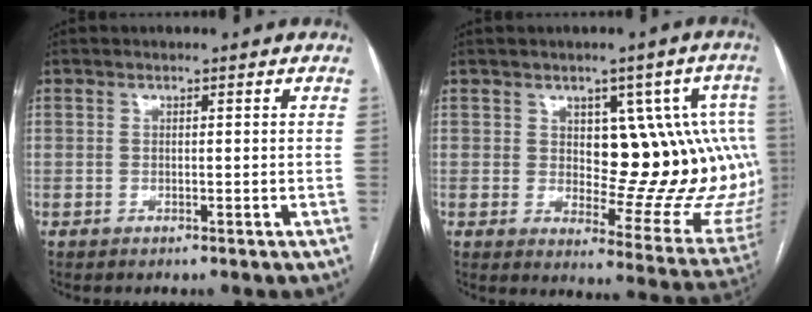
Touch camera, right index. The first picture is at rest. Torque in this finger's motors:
{"motor_torque": [0.53, 0.17, 0.61, 0.04]}